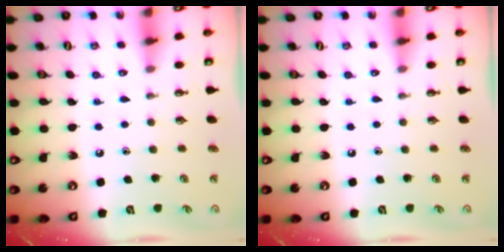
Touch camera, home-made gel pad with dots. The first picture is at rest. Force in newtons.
{"total": 0.0}